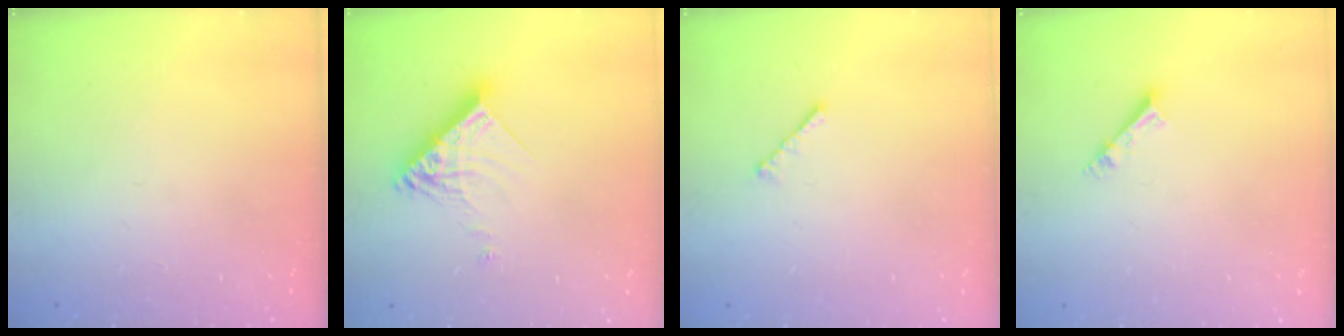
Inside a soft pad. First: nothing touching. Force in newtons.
{"total": 12.3, "press": 12.3, "slide": 0.9}
{"total": 1.9, "press": 1.8, "slide": 0.5}
{"total": 4.2, "press": 4.2, "slide": 0.2}